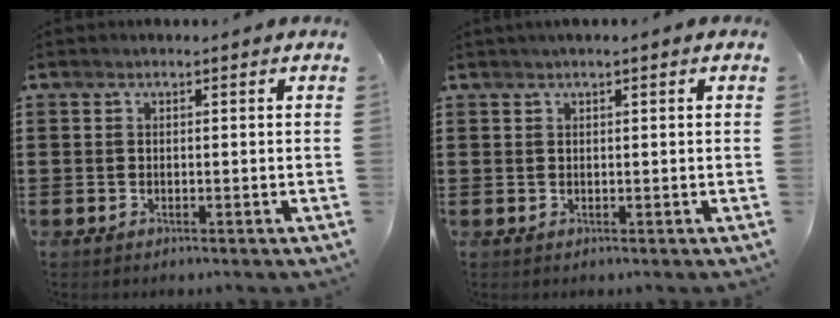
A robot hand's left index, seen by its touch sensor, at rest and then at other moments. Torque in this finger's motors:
{"motor_torque": [1.09, -1.05, 0.49, 0.07]}